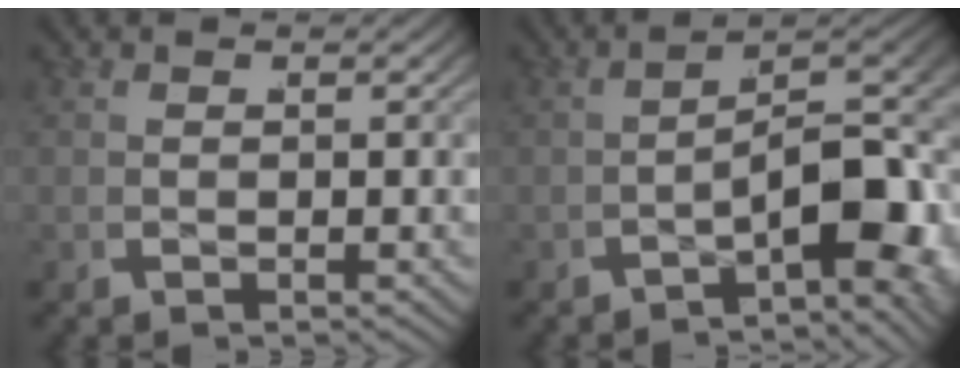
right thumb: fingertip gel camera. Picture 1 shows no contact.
{"total": 10.0, "force": [-2.9, 4.5, 8.4], "torque": [-0.113, -0.025, -0.030]}